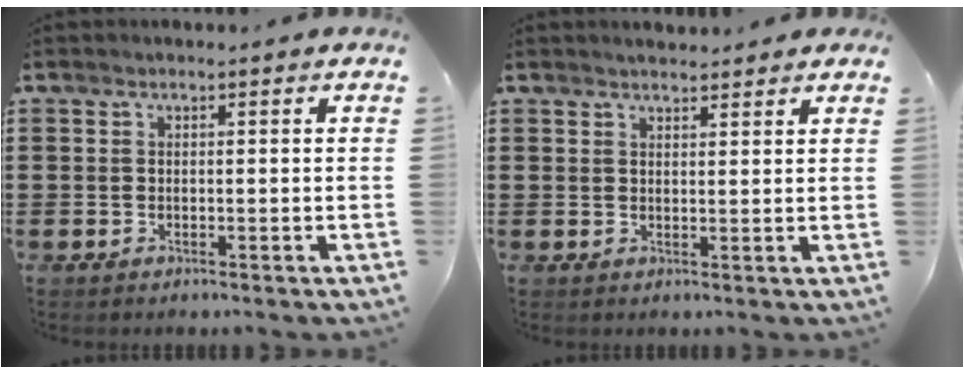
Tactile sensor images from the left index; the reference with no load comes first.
{"total": 1.8, "force": [1.8, 0.2, 0.1], "torque": [-0.006, 0.005, 0.035]}